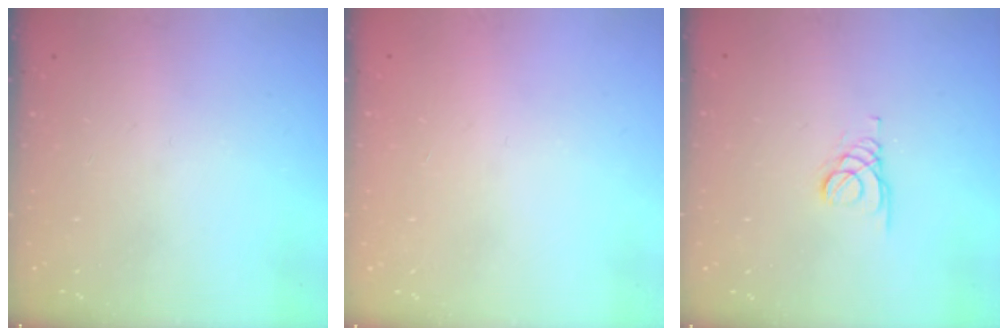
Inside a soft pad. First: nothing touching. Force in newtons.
{"total": 1.0, "press": 0.9, "slide": 0.2}
{"total": 1.6, "press": 1.5, "slide": 0.2}